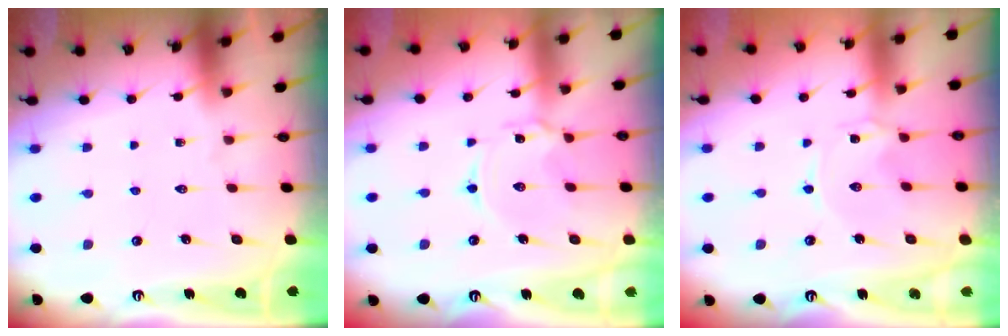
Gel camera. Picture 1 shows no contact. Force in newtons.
{"total": 2.6, "press": 2.6, "slide": 0.3}
{"total": 0.0}